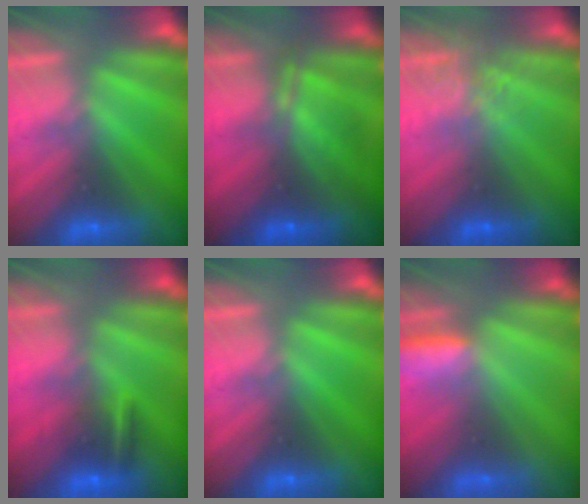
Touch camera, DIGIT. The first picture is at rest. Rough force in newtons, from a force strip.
{"total": 7.4}
{"total": 2.7}
{"total": 7.1}
{"total": 0.0}
{"total": 2.9}